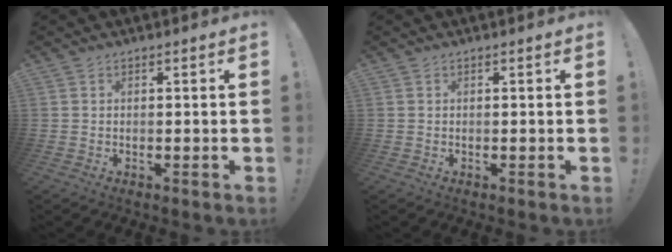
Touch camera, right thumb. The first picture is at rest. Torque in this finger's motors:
{"motor_torque": [0.00, 0.00, 0.00, 0.00, 0.01]}